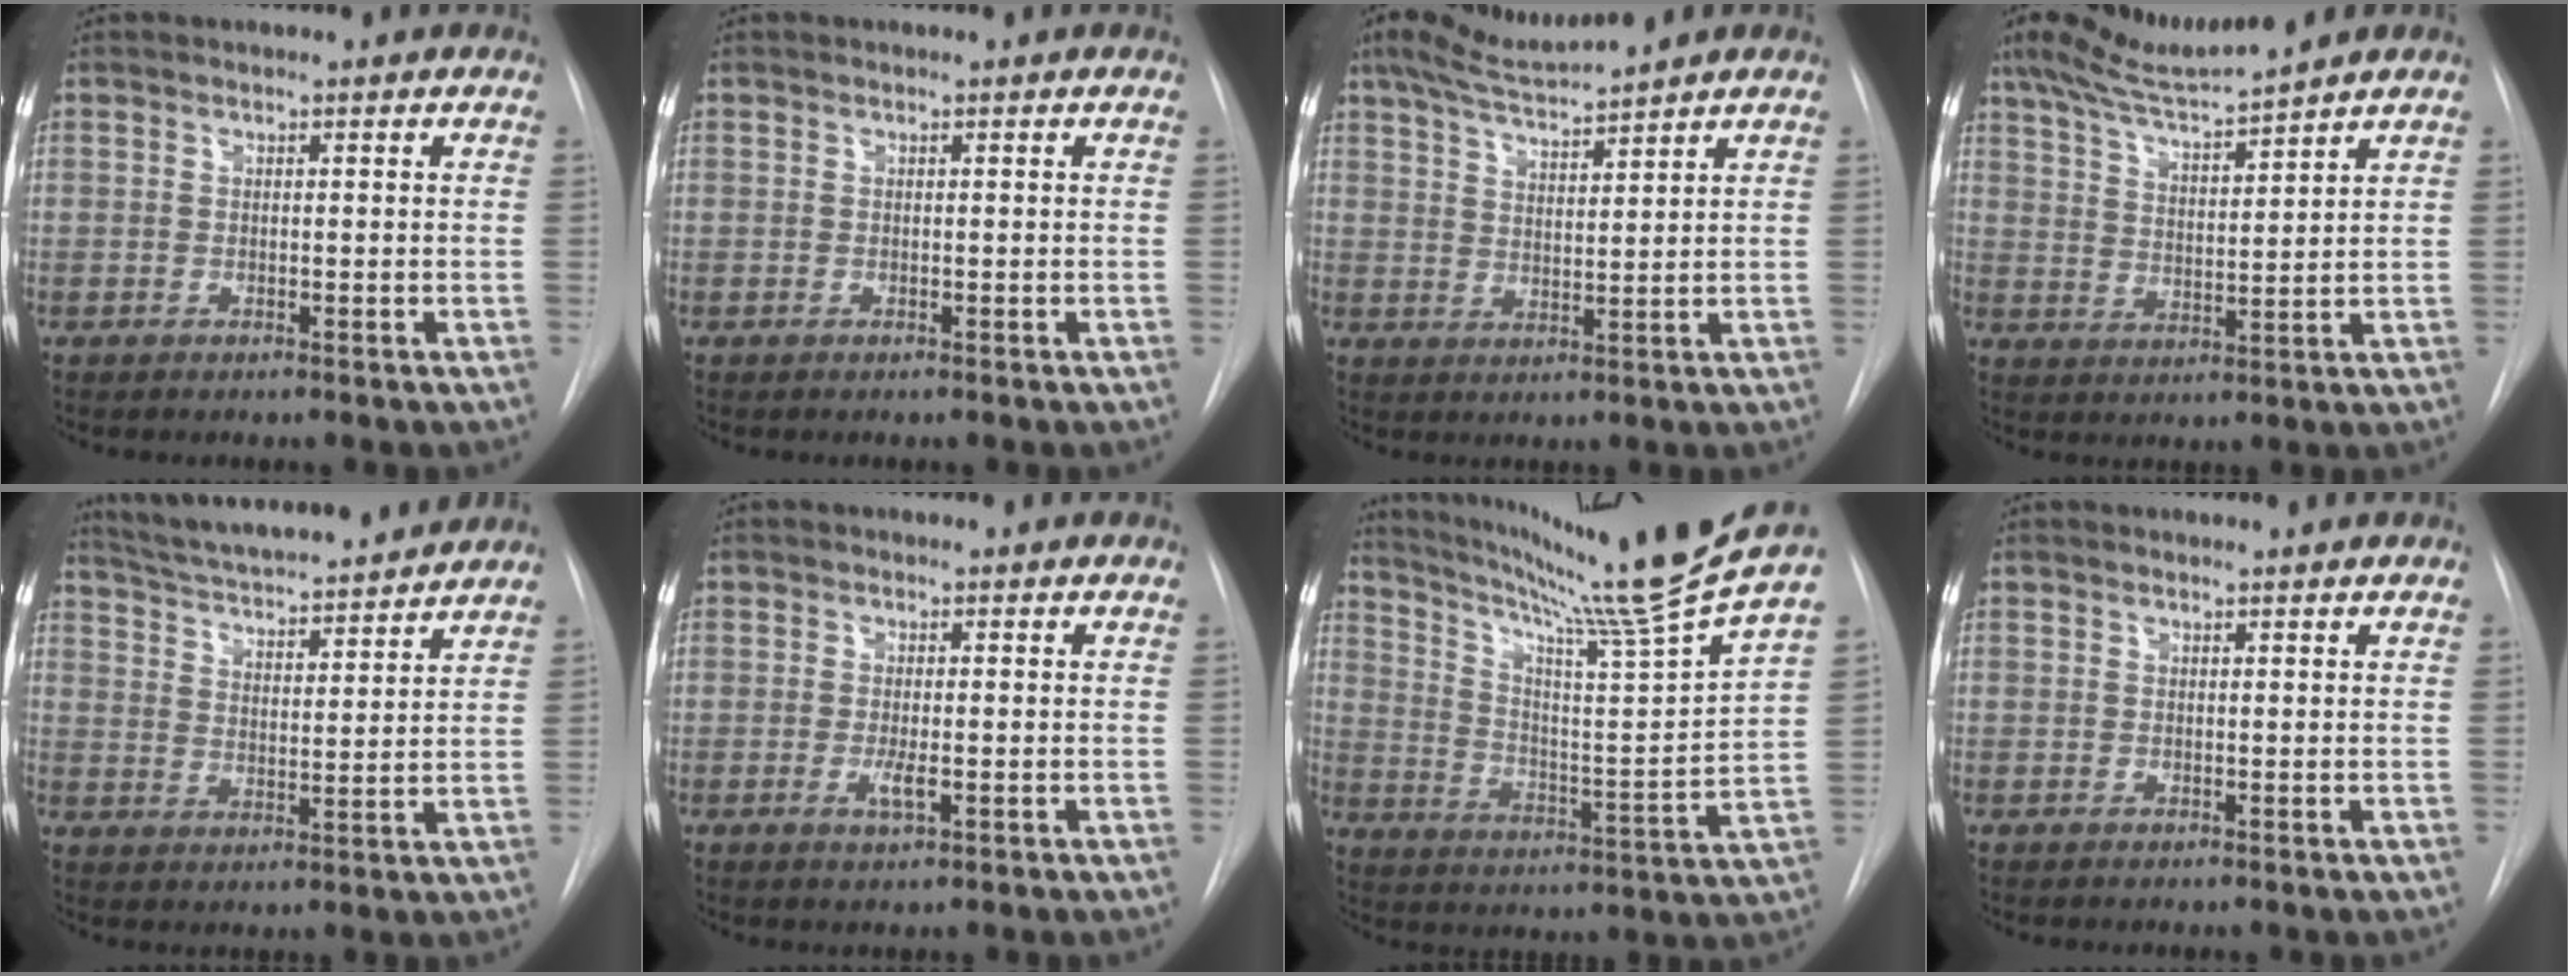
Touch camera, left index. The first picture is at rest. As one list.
[{"total": 0.0}, {"total": 6.6, "force": [6.0, -0.2, 2.7], "torque": [-0.055, 0.009, 0.113]}, {"total": 9.2, "force": [8.4, -0.2, 4.0], "torque": [-0.075, 0.009, 0.154]}, {"total": 17.3, "force": [15.8, 1.6, 6.8], "torque": [-0.117, 0.018, 0.244]}, {"total": 2.2, "force": [-0.4, 0.4, 2.1], "torque": [-0.039, -0.005, -0.005]}, {"total": 21.2, "force": [18.1, -4.1, 10.3], "torque": [-0.172, -0.072, 0.264]}, {"total": 1.2, "force": [1.2, -0.1, 0.1], "torque": [-0.010, 0.005, 0.018]}]